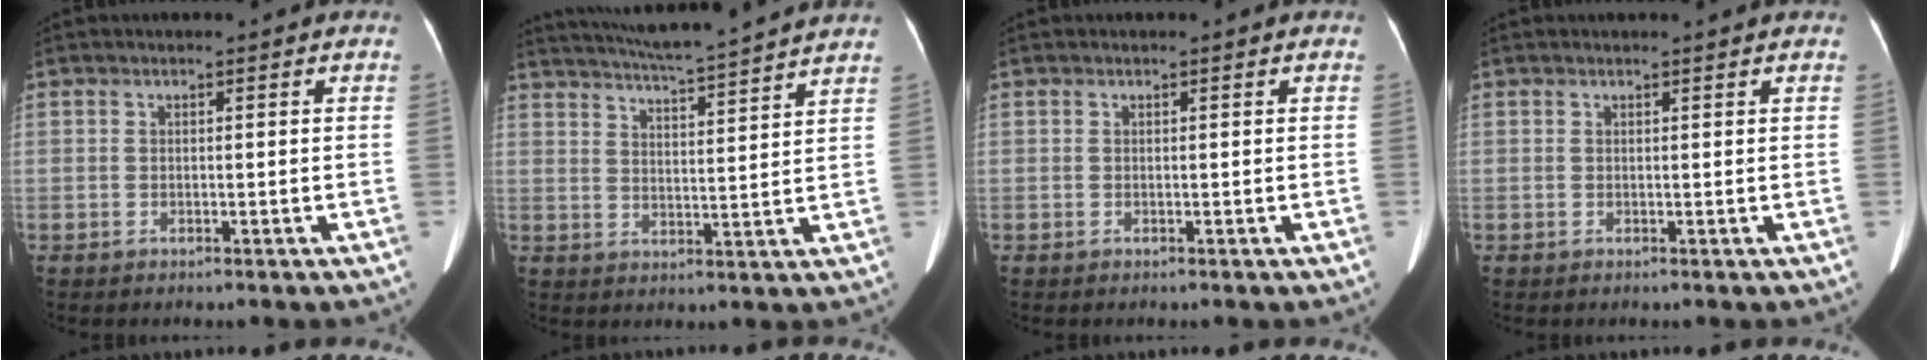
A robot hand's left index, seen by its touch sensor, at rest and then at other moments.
{"total": 15.8, "force": [14.4, -0.8, 6.4], "torque": [-0.117, 0.000, 0.200]}
{"total": 0.0}
{"total": 1.2, "force": [1.1, -0.2, 0.4], "torque": [-0.011, 0.004, 0.017]}